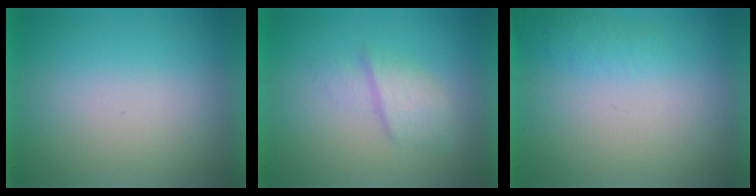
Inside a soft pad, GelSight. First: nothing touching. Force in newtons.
{"total": 2.2}
{"total": 1.4}